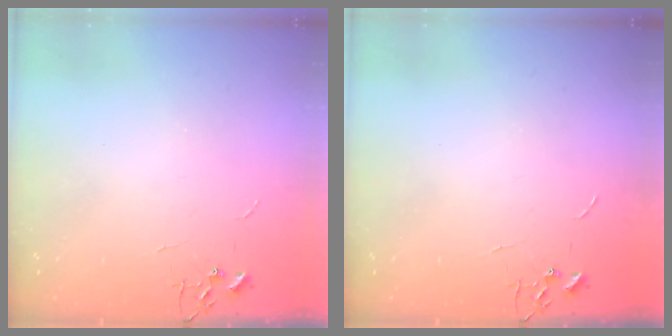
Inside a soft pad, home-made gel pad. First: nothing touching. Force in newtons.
{"total": 0.0}